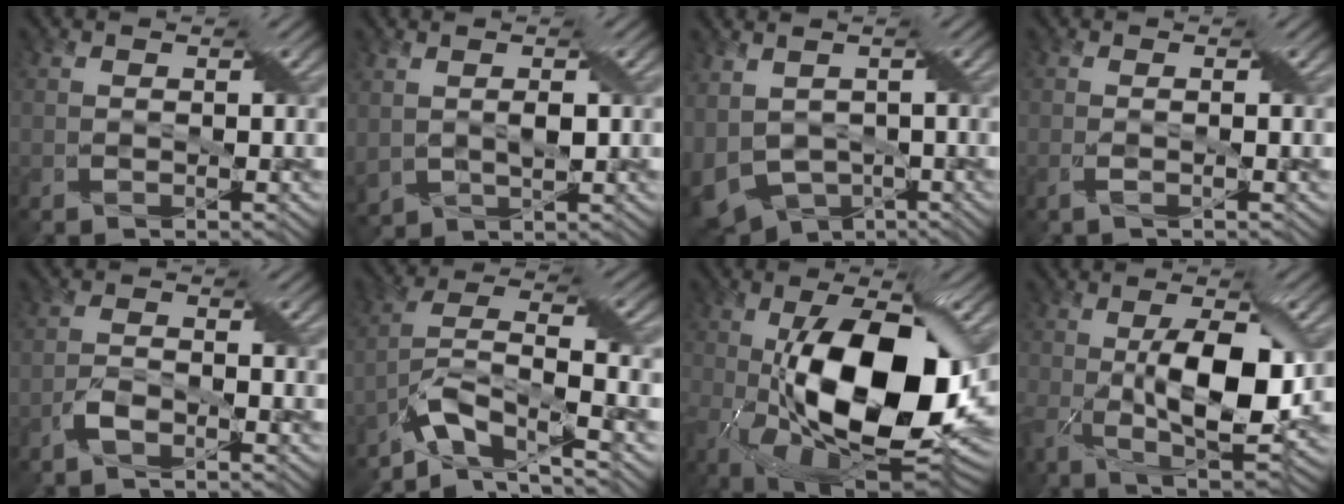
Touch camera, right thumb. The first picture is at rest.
{"total": 3.7, "force": [0.4, 2.2, 3.0], "torque": [-0.078, -0.004, 0.013]}
{"total": 8.3, "force": [-1.8, 5.5, 5.9], "torque": [-0.153, -0.028, -0.030]}
{"total": 1.3, "force": [-0.3, 0.0, 1.3], "torque": [-0.029, 0.004, -0.008]}
{"total": 2.5, "force": [-1.8, 0.8, 1.6], "torque": [-0.037, 0.007, -0.041]}
{"total": 9.1, "force": [-5.1, 2.6, 7.1], "torque": [-0.133, 0.008, -0.112]}
{"total": 19.0, "force": [-1.6, 9.2, 16.5], "torque": [-0.291, -0.023, -0.020]}
{"total": 11.3, "force": [-0.4, 5.0, 10.1], "torque": [-0.193, -0.018, 0.004]}